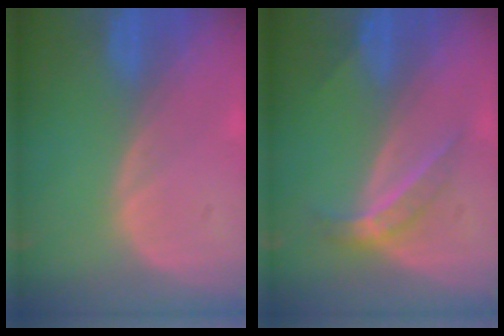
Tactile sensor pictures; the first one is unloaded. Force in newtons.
{"total": 4.7, "press": 4.2, "slide": 2.2}